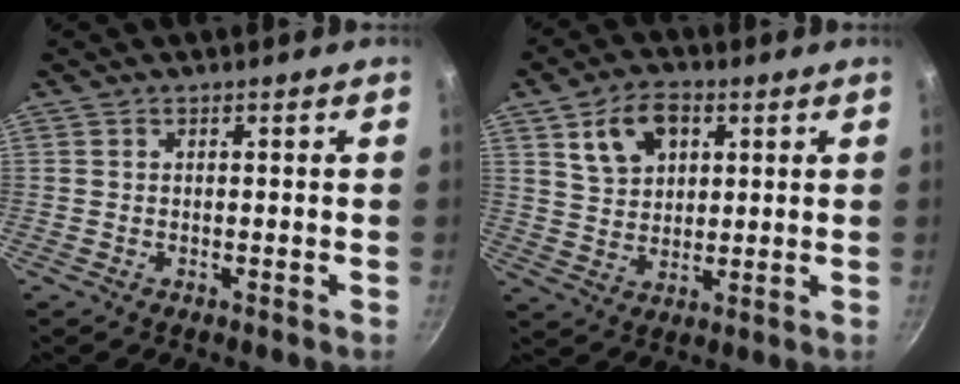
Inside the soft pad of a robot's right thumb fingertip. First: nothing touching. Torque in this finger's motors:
{"motor_torque": [-0.20, 0.68, 0.15, -0.38, 0.13]}